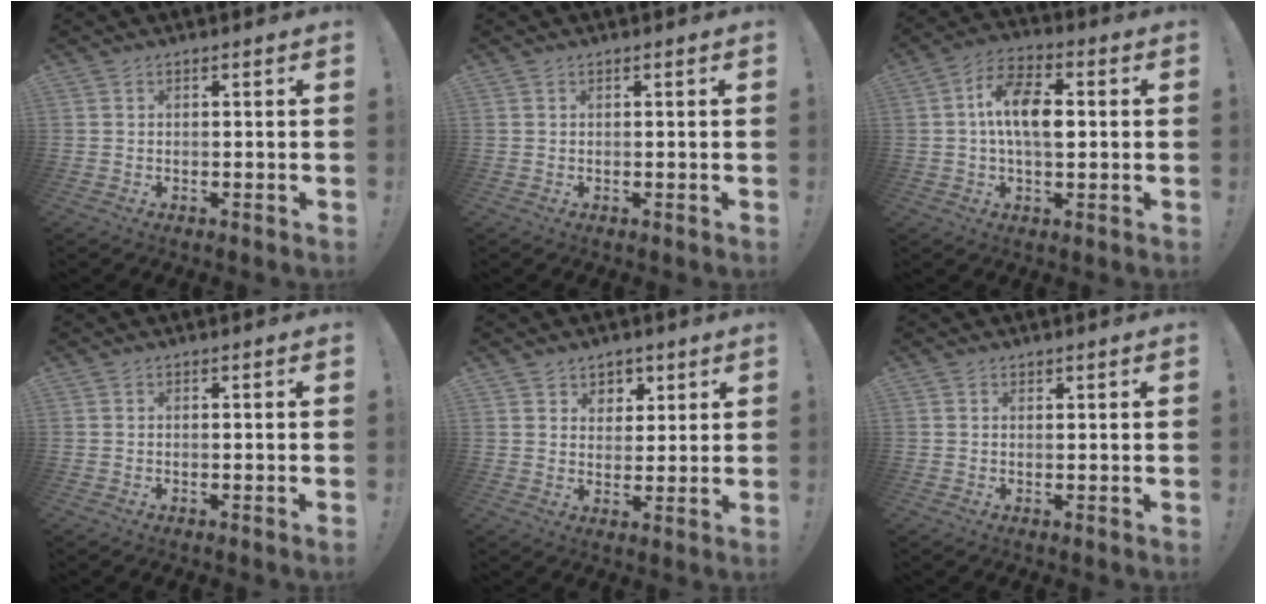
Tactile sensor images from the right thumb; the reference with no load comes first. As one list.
[{"total": 0.0}, {"total": 11.5, "force": [0.7, 6.3, 9.6], "torque": [-0.164, 0.012, 0.014]}, {"total": 0.8, "force": [-0.3, -0.5, 0.6], "torque": [-0.014, 0.000, -0.006]}, {"total": 5.8, "force": [3.3, 4.8, 0.8], "torque": [-0.004, -0.030, 0.063]}, {"total": 0.8, "force": [0.7, 0.3, 0.2], "torque": [0.001, -0.003, 0.012]}]